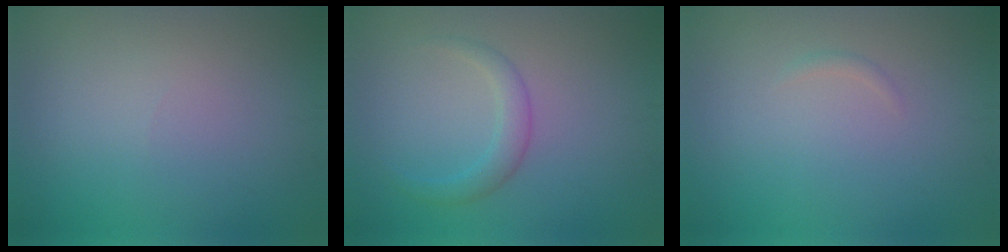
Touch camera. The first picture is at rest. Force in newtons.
{"total": 1.5, "press": 1.5, "slide": 0.1}
{"total": 0.5, "press": 0.5, "slide": 0.0}